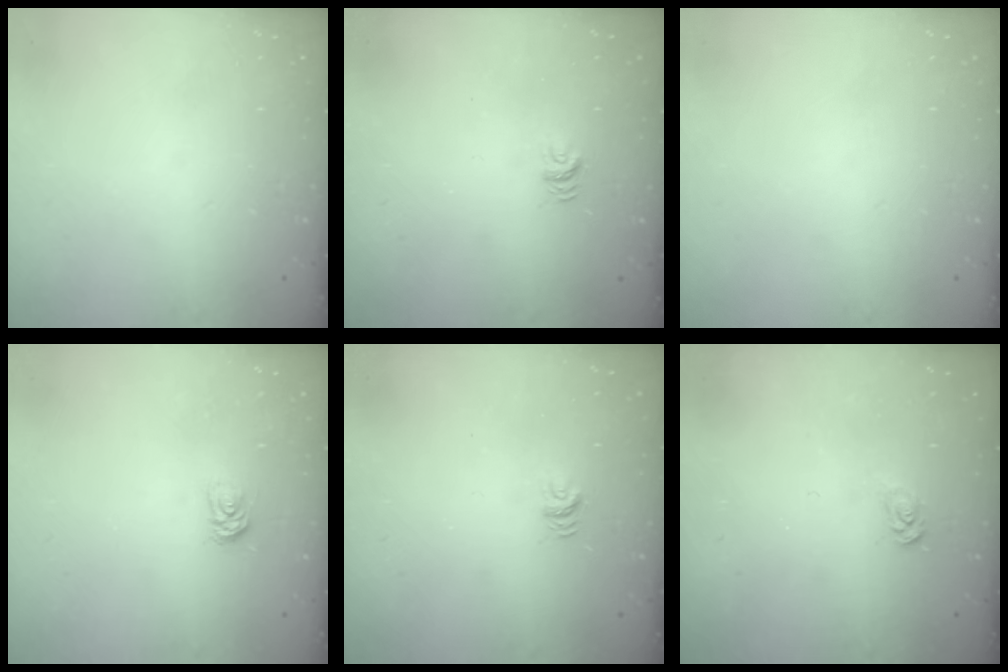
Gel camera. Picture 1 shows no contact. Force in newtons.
{"total": 4.7, "press": 4.7, "slide": 0.3}
{"total": 0.0}
{"total": 3.6, "press": 3.6, "slide": 0.5}
{"total": 4.7, "press": 4.7, "slide": 0.3}
{"total": 2.6, "press": 2.6, "slide": 0.3}